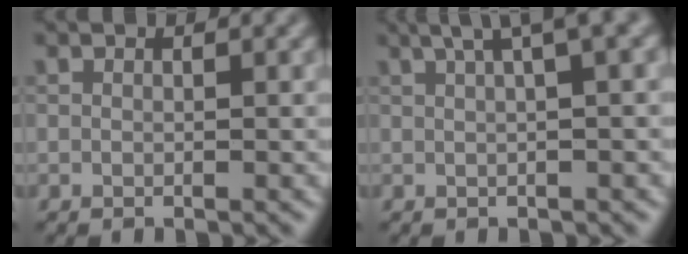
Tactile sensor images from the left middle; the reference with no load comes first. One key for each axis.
{"total": 5.5, "fx": 3.1, "fy": 1.3, "fz": 4.4, "tx": -0.047, "ty": 0.025, "tz": 0.038}